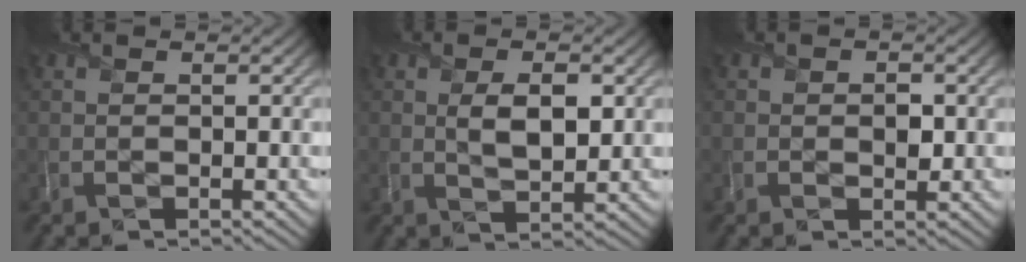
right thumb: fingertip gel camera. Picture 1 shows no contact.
{"total": 4.7, "force": [0.8, 2.3, 4.0], "torque": [-0.076, -0.005, 0.015]}
{"total": 1.8, "force": [-0.1, 1.4, 1.1], "torque": [-0.018, -0.008, -0.007]}